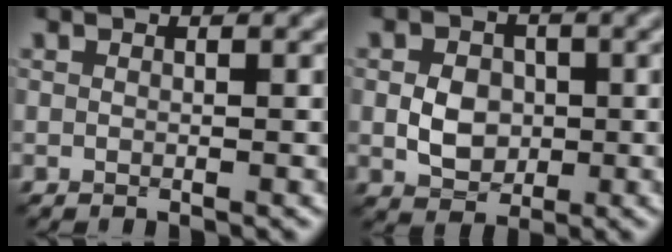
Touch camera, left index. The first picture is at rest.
{"total": 3.6, "force": [-0.4, 2.8, 2.2], "torque": [-0.041, -0.001, -0.010]}